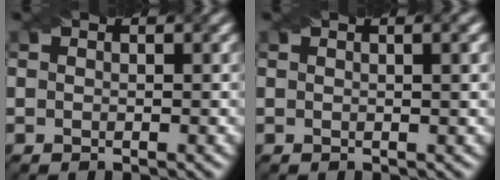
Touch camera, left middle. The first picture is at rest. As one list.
[{"total": 2.4, "force": [0.8, 0.9, 2.1], "torque": [-0.018, 0.005, -0.005]}]